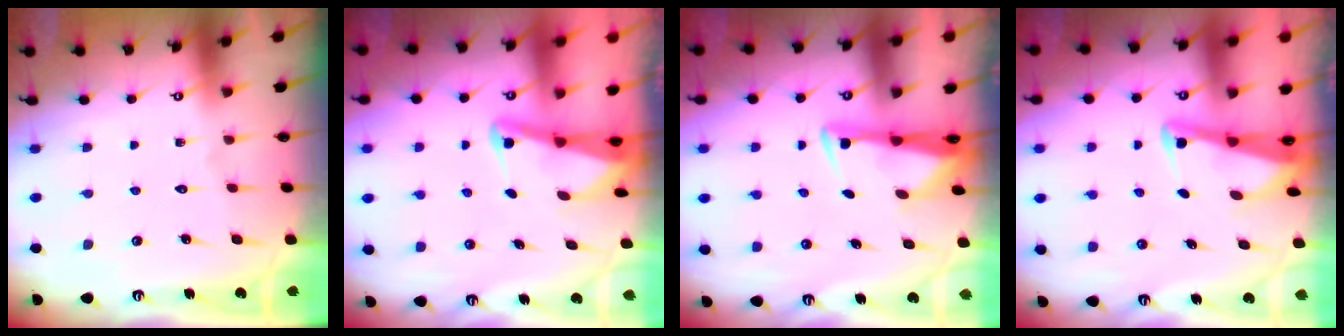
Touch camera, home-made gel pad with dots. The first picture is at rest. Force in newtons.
{"total": 2.5, "press": 2.4, "slide": 0.6}
{"total": 2.9, "press": 2.8, "slide": 0.9}
{"total": 2.5, "press": 2.5, "slide": 0.2}